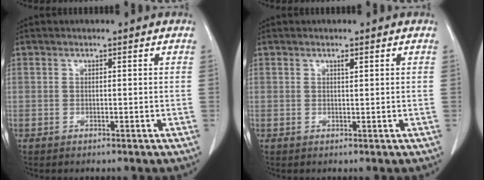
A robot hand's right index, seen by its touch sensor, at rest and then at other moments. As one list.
[{"total": 0.7, "force": [0.4, 0.1, 0.5], "torque": [-0.011, -0.001, 0.007]}]